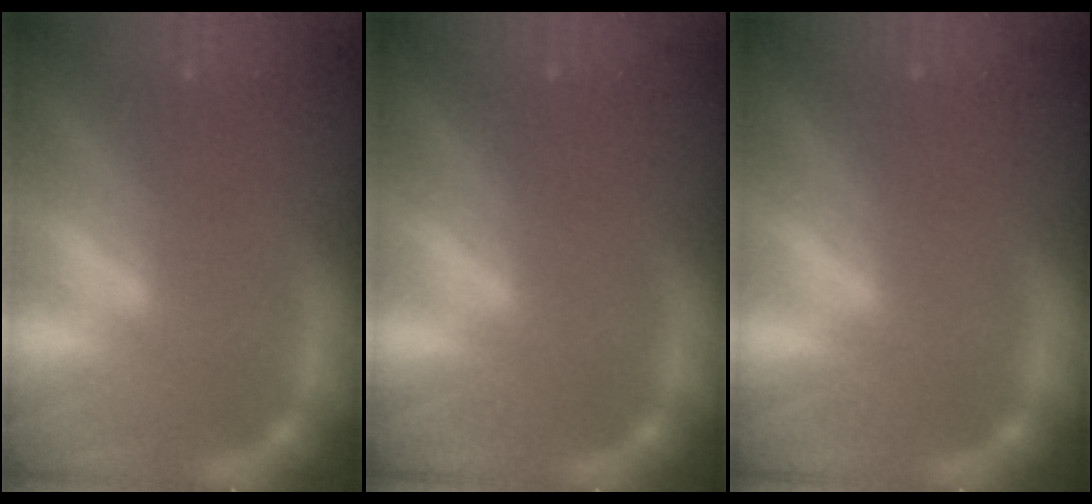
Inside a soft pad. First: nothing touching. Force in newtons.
{"total": 0.0}
{"total": 0.0}